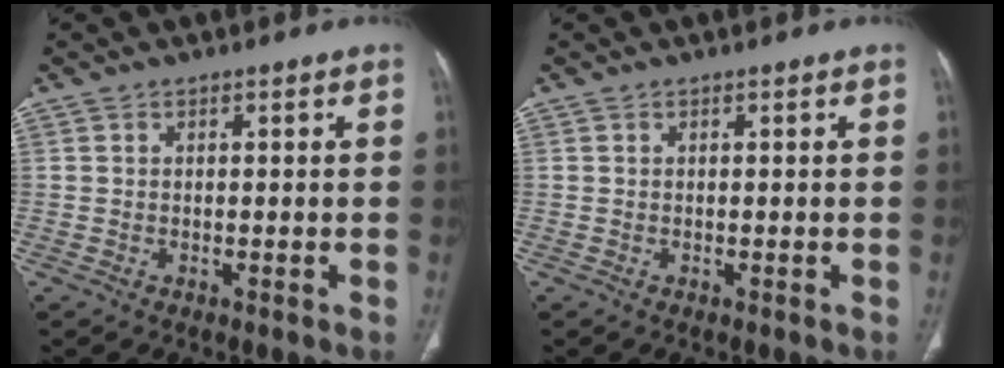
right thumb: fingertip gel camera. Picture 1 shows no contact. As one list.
[{"total": 0.0}]